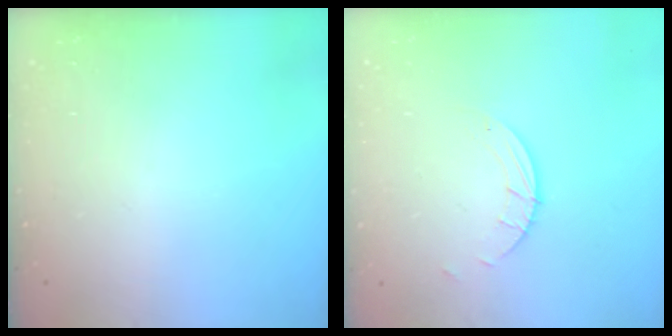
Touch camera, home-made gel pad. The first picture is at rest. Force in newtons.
{"total": 1.5, "press": 1.5, "slide": 0.1}